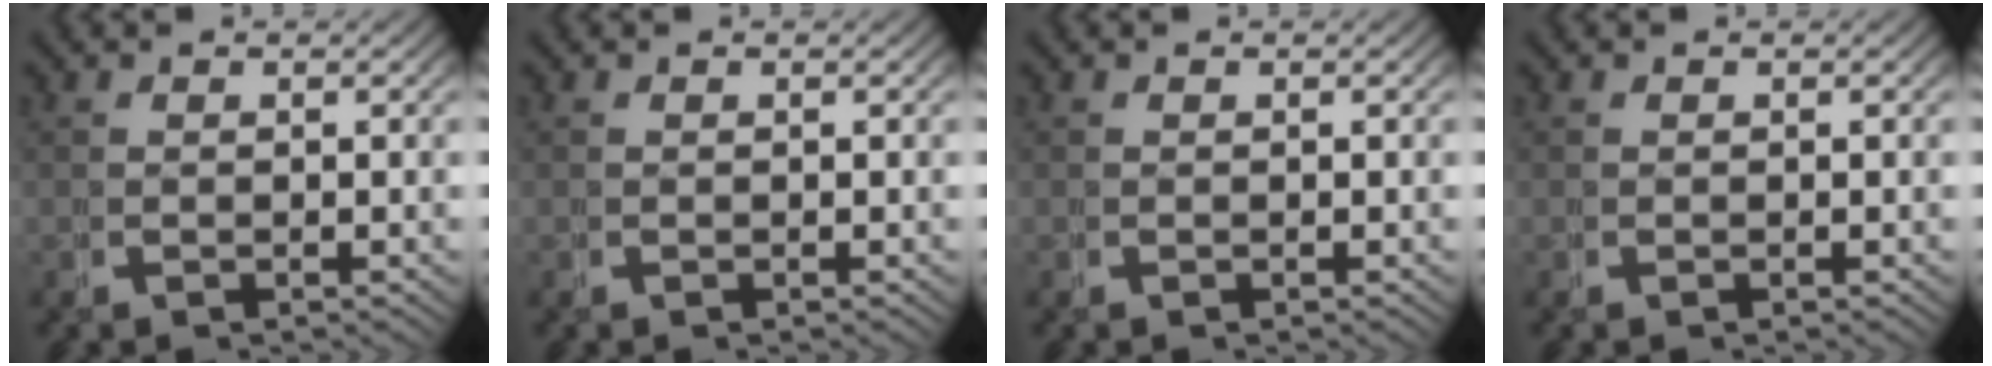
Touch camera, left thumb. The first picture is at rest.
{"total": 0.0}
{"total": 0.0}
{"total": 0.0}